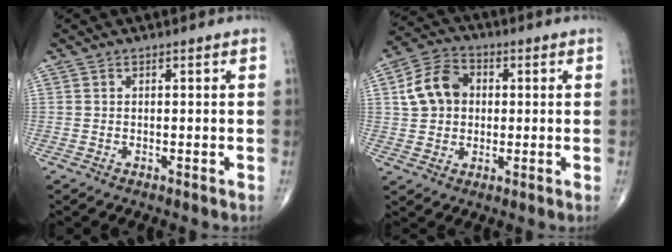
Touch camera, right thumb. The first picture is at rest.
{"total": 9.7, "force": [1.3, 7.7, 5.9], "torque": [-0.090, 0.016, 0.017]}